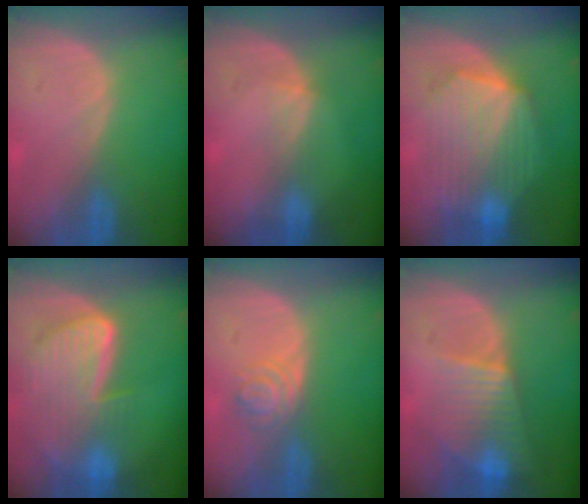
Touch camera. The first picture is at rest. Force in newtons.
{"total": 2.1, "press": 1.7, "slide": 1.2}
{"total": 10.3, "press": 10.3, "slide": 0.9}
{"total": 9.8, "press": 8.3, "slide": 5.3}
{"total": 4.0, "press": 3.5, "slide": 2.0}
{"total": 7.8, "press": 7.1, "slide": 3.2}